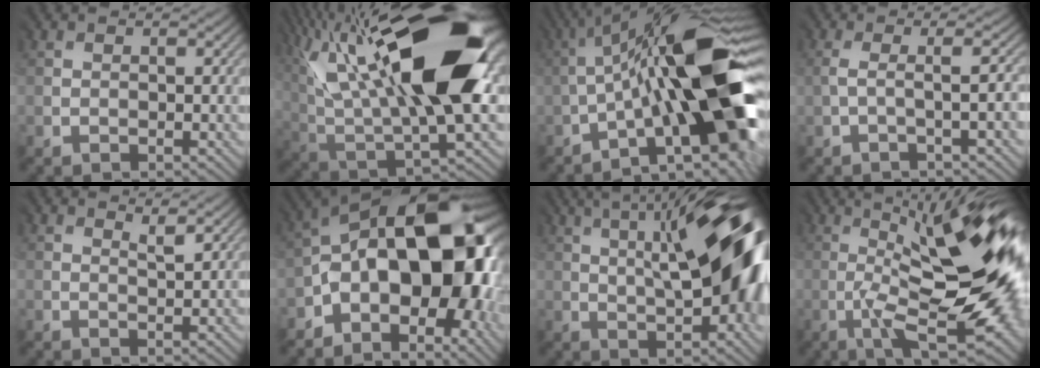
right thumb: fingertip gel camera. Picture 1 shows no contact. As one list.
[{"total": 21.2, "force": [7.0, 8.4, 18.2], "torque": [-0.347, 0.034, 0.130]}, {"total": 19.4, "force": [-3.0, 5.6, 18.4], "torque": [-0.274, 0.012, -0.049]}, {"total": 2.9, "force": [-0.6, 0.4, 2.8], "torque": [-0.034, 0.002, -0.018]}, {"total": 1.8, "force": [1.6, 0.2, 0.9], "torque": [-0.023, -0.003, 0.032]}, {"total": 18.1, "force": [-2.7, 9.3, 15.3], "torque": [-0.235, 0.010, -0.045]}, {"total": 17.7, "force": [3.1, 6.4, 16.2], "torque": [-0.212, 0.039, 0.034]}, {"total": 18.2, "force": [-0.8, 4.8, 17.6], "torque": [-0.267, 0.004, -0.013]}]